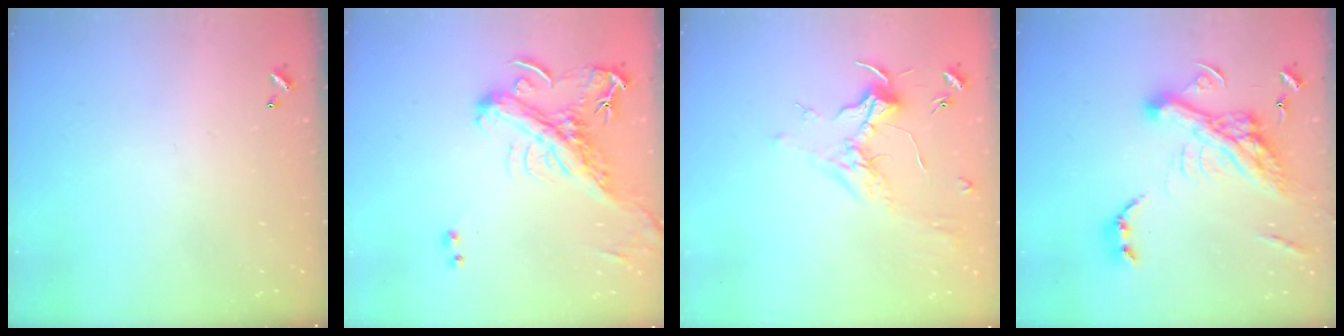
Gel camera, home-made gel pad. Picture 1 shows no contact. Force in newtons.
{"total": 3.5, "press": 3.4, "slide": 1.0}
{"total": 1.8, "press": 1.7, "slide": 0.7}
{"total": 15.5, "press": 15.3, "slide": 2.6}